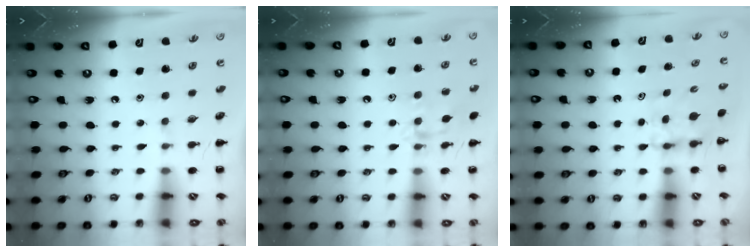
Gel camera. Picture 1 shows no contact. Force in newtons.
{"total": 10.7, "press": 10.6, "slide": 0.7}
{"total": 4.9, "press": 4.9, "slide": 0.3}